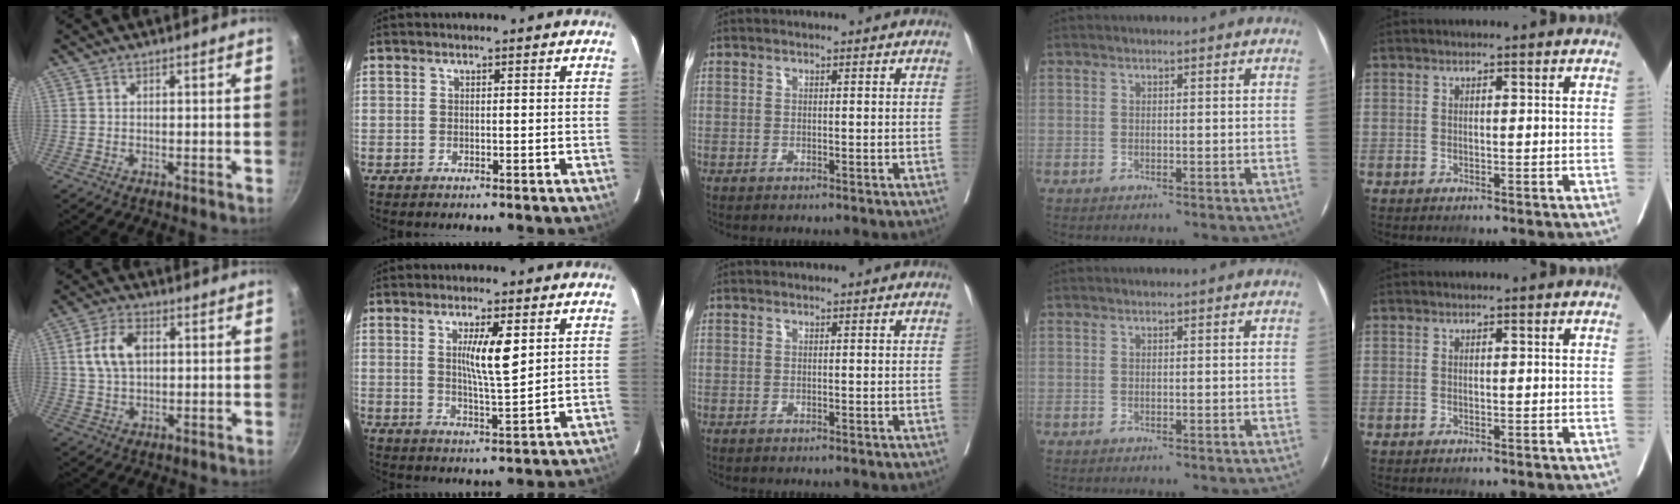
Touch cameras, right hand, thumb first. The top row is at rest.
{"thumb": {"total": 8.1, "force": [1.6, 5.0, 6.1], "torque": [-0.115, 0.008, 0.032]}, "index": {"total": 7.1, "force": [2.1, 0.9, 6.7], "torque": [-0.116, -0.005, 0.037]}}